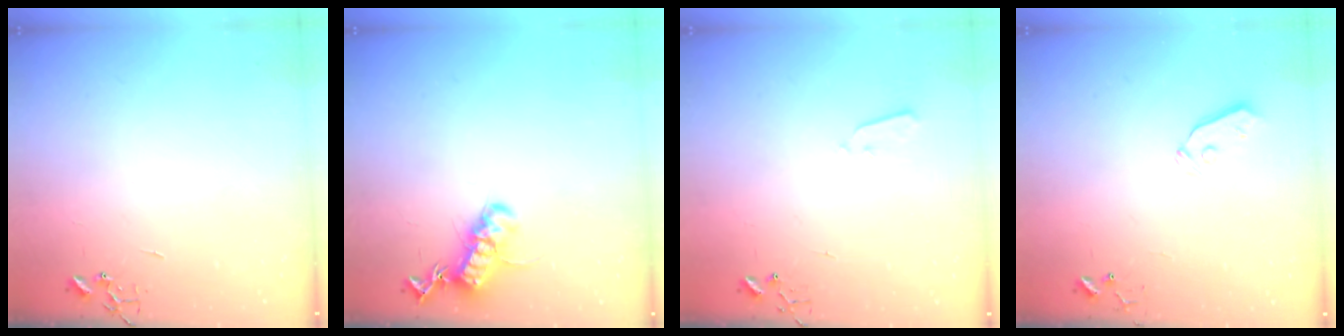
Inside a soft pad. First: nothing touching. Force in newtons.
{"total": 15.5, "press": 15.4, "slide": 1.8}
{"total": 2.8, "press": 2.7, "slide": 0.4}
{"total": 4.0, "press": 3.9, "slide": 0.8}